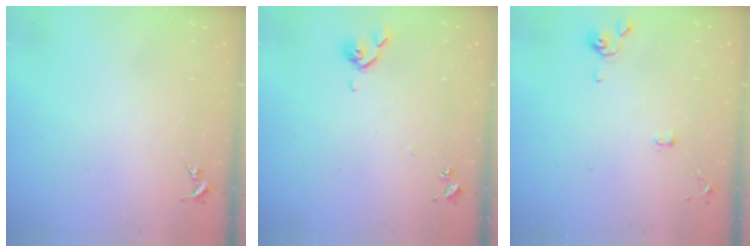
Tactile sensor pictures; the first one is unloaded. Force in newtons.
{"total": 5.6, "press": 5.6, "slide": 0.9}
{"total": 3.4, "press": 3.4, "slide": 0.7}